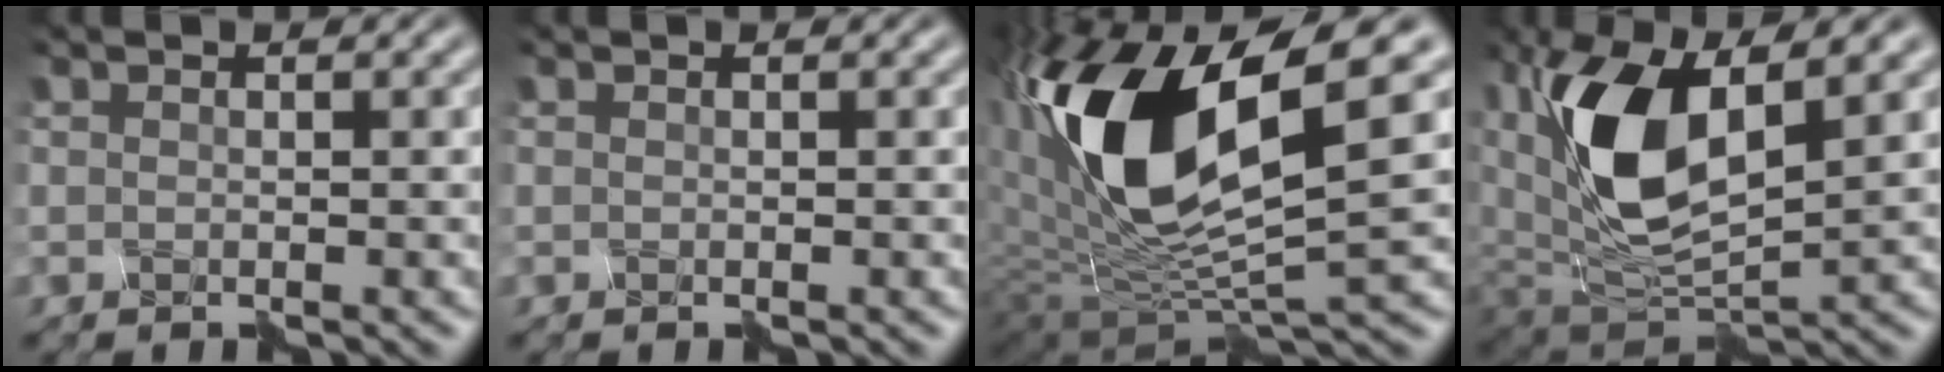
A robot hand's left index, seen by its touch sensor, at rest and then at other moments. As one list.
[{"total": 0.0}, {"total": 14.0, "force": [2.7, 6.0, 12.4], "torque": [-0.245, -0.003, 0.041]}, {"total": 9.4, "force": [2.1, 4.6, 8.0], "torque": [-0.168, -0.007, 0.036]}]